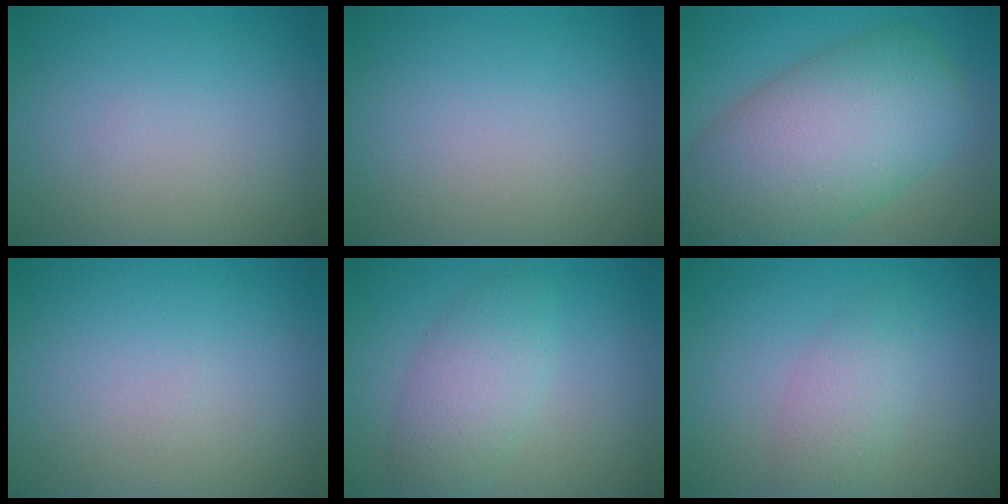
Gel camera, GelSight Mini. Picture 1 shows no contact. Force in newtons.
{"total": 0.0}
{"total": 11.8, "press": 11.8, "slide": 0.5}
{"total": 0.0}
{"total": 3.9, "press": 3.9, "slide": 0.2}
{"total": 2.8, "press": 2.8, "slide": 0.1}